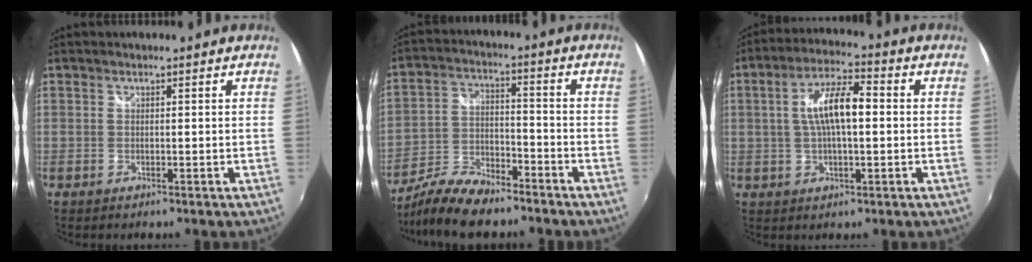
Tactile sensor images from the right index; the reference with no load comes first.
{"total": 13.1, "force": [-10.8, 4.0, 6.3], "torque": [-0.143, -0.010, -0.200]}
{"total": 9.6, "force": [0.6, 3.2, 9.0], "torque": [-0.167, 0.015, 0.010]}